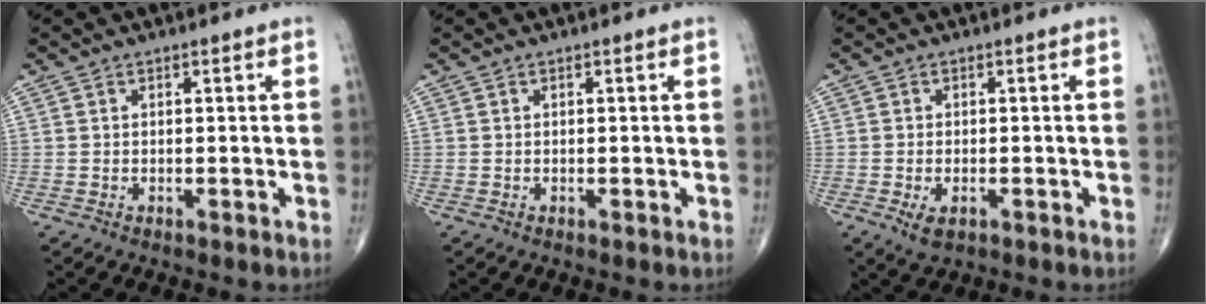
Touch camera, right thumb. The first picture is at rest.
{"total": 0.0}
{"total": 3.0, "force": [-1.2, 1.6, 2.3], "torque": [-0.041, -0.002, -0.015]}